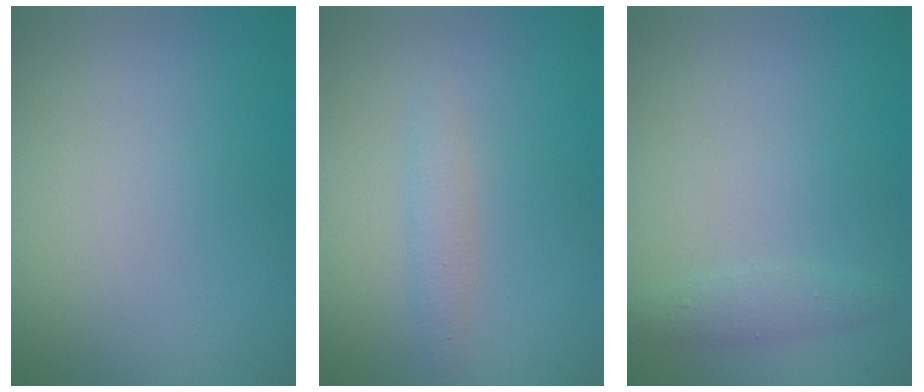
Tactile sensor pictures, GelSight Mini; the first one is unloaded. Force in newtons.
{"total": 1.4, "press": 1.4, "slide": 0.0}
{"total": 1.4, "press": 1.4, "slide": 0.1}